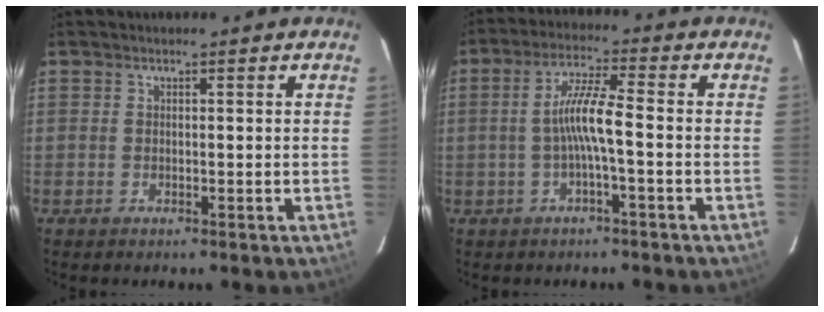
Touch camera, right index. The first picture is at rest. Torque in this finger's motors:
{"motor_torque": [1.27, -0.36, 0.81, 0.20]}